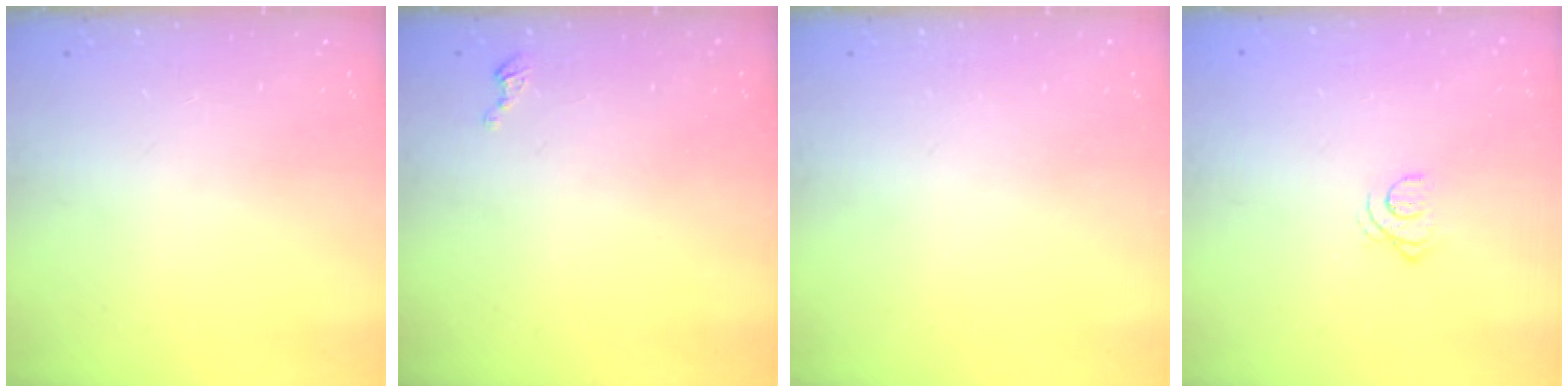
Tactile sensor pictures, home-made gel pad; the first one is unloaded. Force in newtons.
{"total": 2.3, "press": 2.3, "slide": 0.3}
{"total": 0.0}
{"total": 2.1, "press": 2.1, "slide": 0.3}